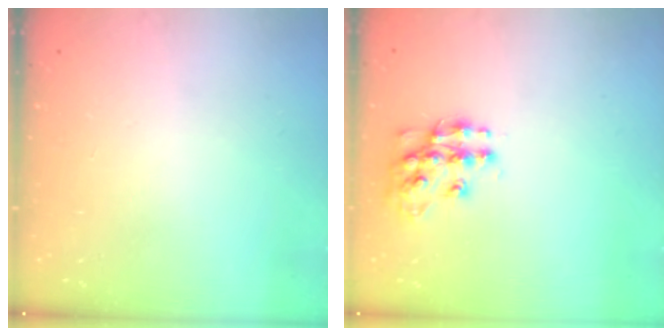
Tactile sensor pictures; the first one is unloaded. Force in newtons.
{"total": 11.9, "press": 11.9, "slide": 0.9}